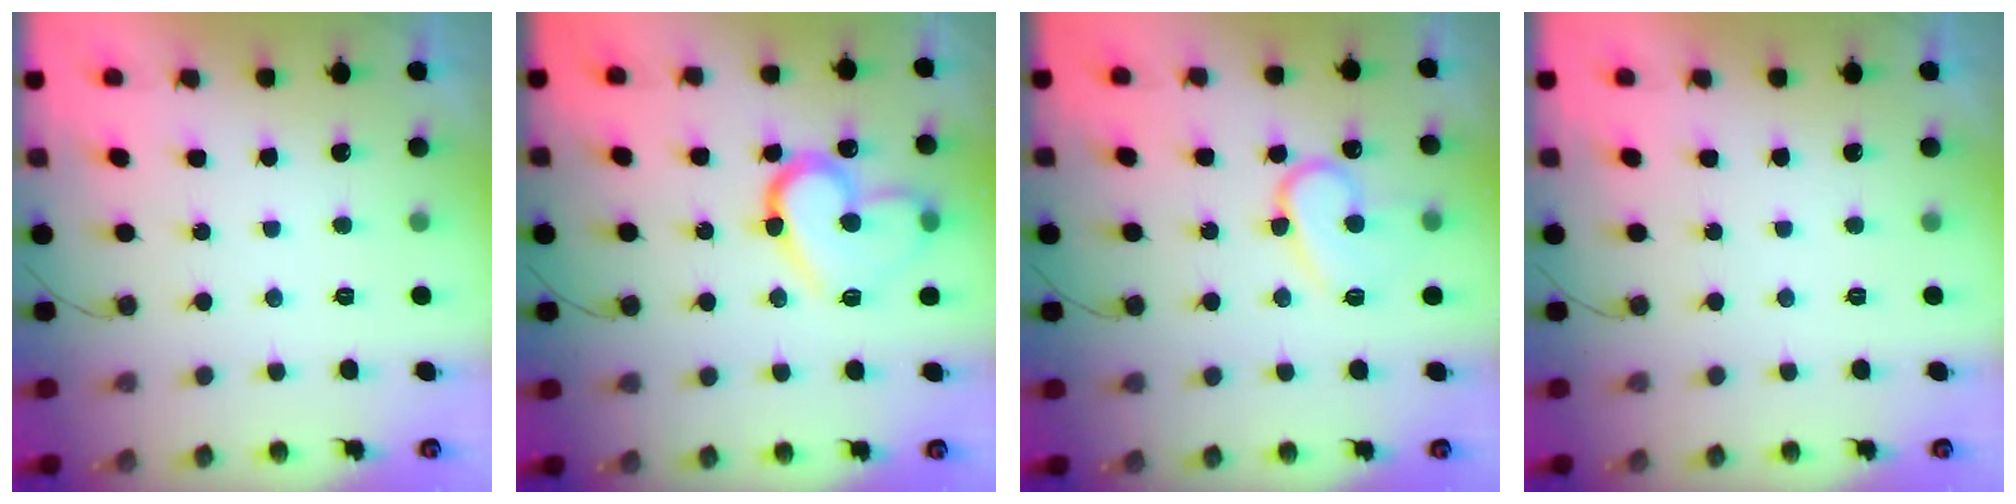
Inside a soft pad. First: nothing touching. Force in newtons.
{"total": 15.8, "press": 15.7, "slide": 1.0}
{"total": 12.4, "press": 12.3, "slide": 1.5}
{"total": 0.0}